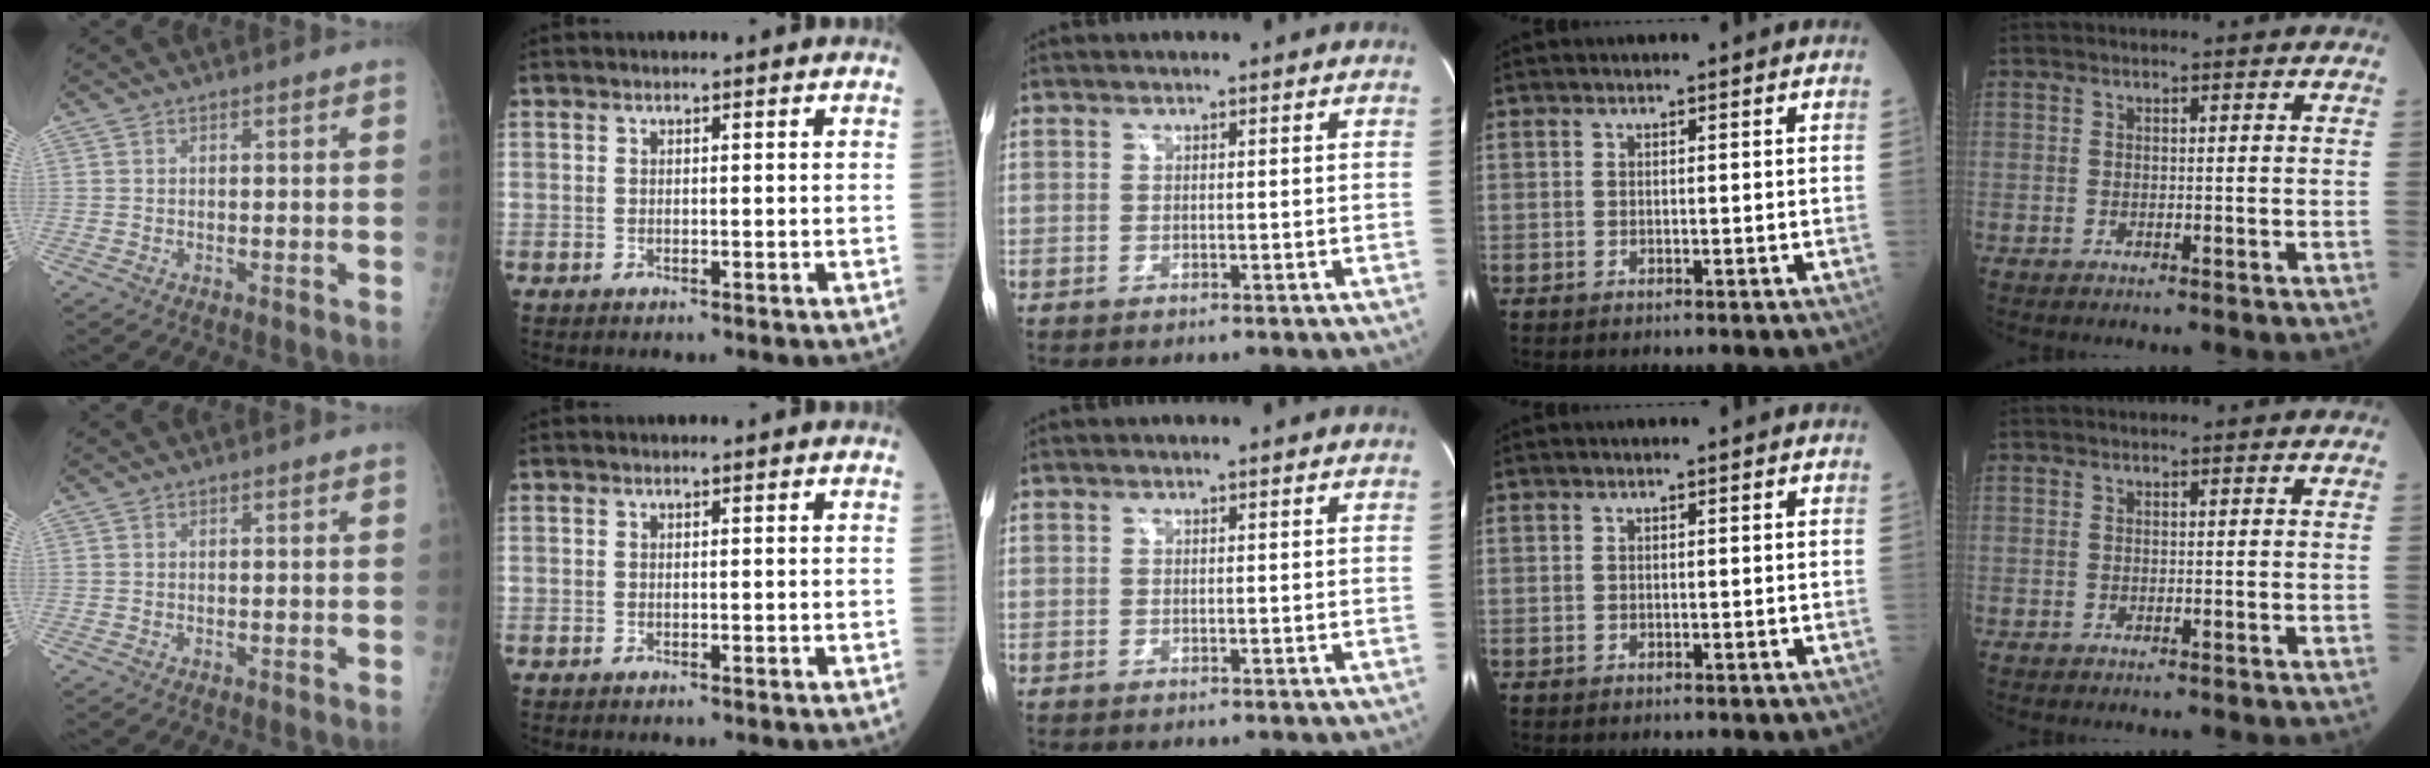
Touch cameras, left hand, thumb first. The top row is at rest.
{}